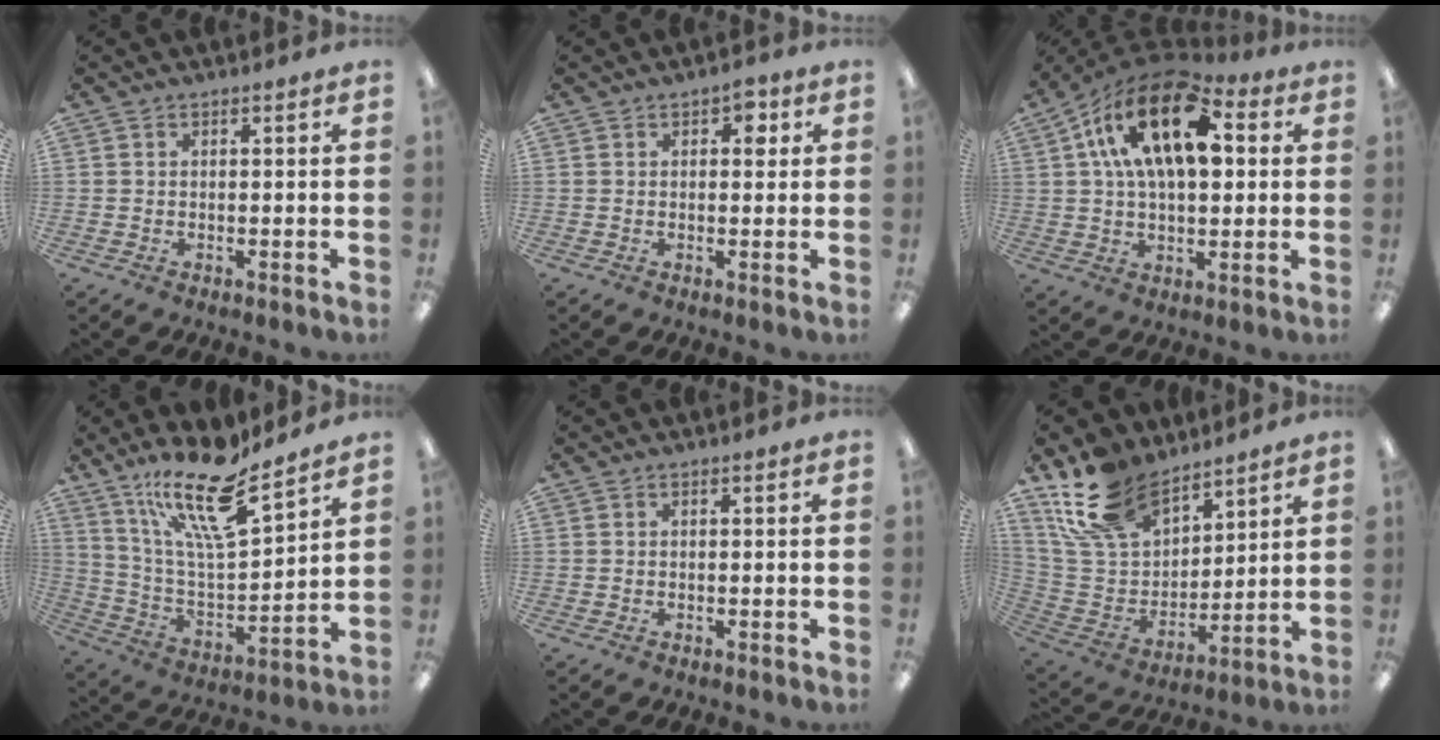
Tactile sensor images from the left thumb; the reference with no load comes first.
{"total": 3.5, "force": [1.4, 2.1, 2.5], "torque": [-0.020, -0.005, 0.016]}
{"total": 21.1, "force": [7.4, 11.1, 16.4], "torque": [-0.289, -0.013, 0.120]}
{"total": 19.1, "force": [14.0, 4.9, 12.0], "torque": [-0.221, -0.087, 0.238]}
{"total": 0.0}
{"total": 17.7, "force": [12.9, 9.5, 7.4], "torque": [-0.172, -0.059, 0.247]}